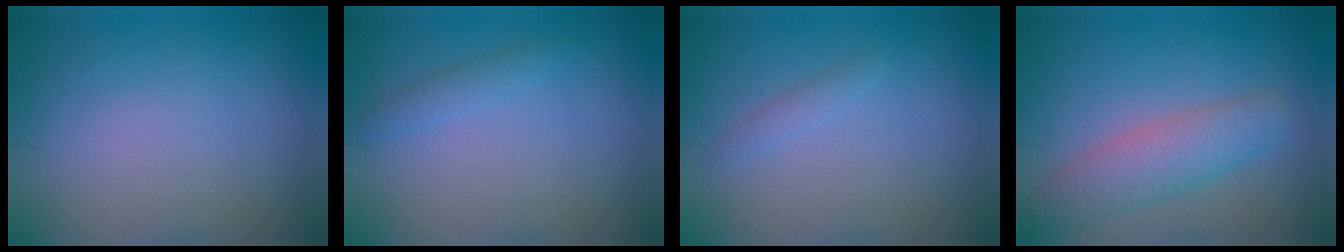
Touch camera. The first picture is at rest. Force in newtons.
{"total": 1.3, "press": 1.3, "slide": 0.1}
{"total": 1.0, "press": 1.0, "slide": 0.0}
{"total": 4.1, "press": 4.1, "slide": 0.3}